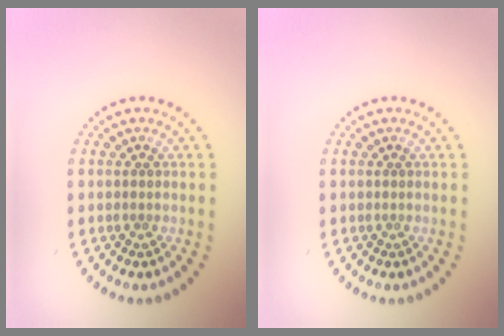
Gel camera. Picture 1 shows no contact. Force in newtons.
{"total": 0.0}